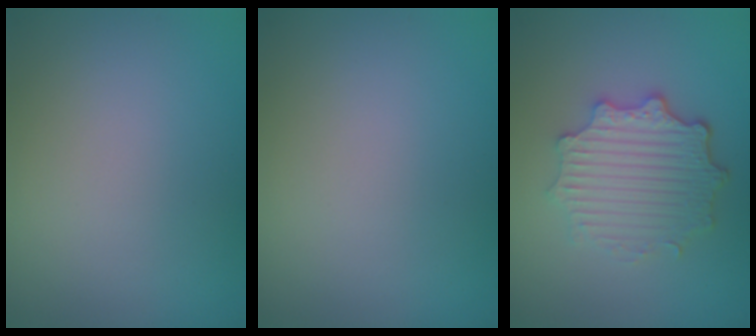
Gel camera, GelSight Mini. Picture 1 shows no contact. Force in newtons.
{"total": 0.0}
{"total": 4.7, "press": 3.7, "slide": 2.9}